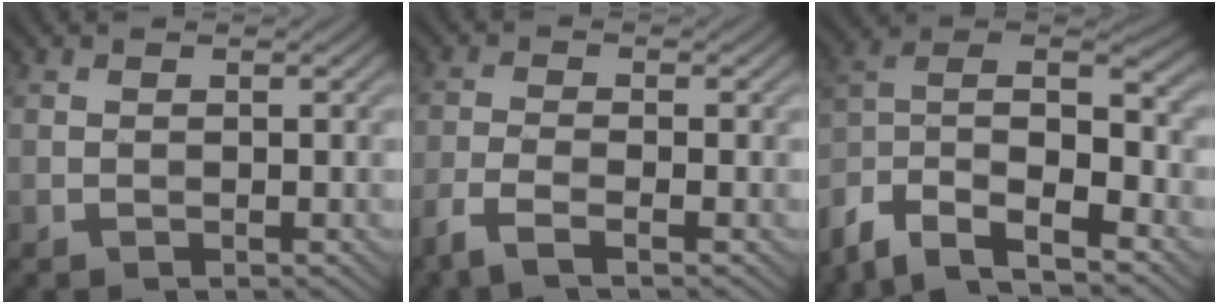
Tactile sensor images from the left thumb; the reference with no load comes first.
{"total": 3.5, "force": [-2.4, 0.6, 2.5], "torque": [-0.060, -0.005, -0.061]}
{"total": 12.4, "force": [-7.2, 5.9, 8.1], "torque": [-0.166, -0.013, -0.146]}